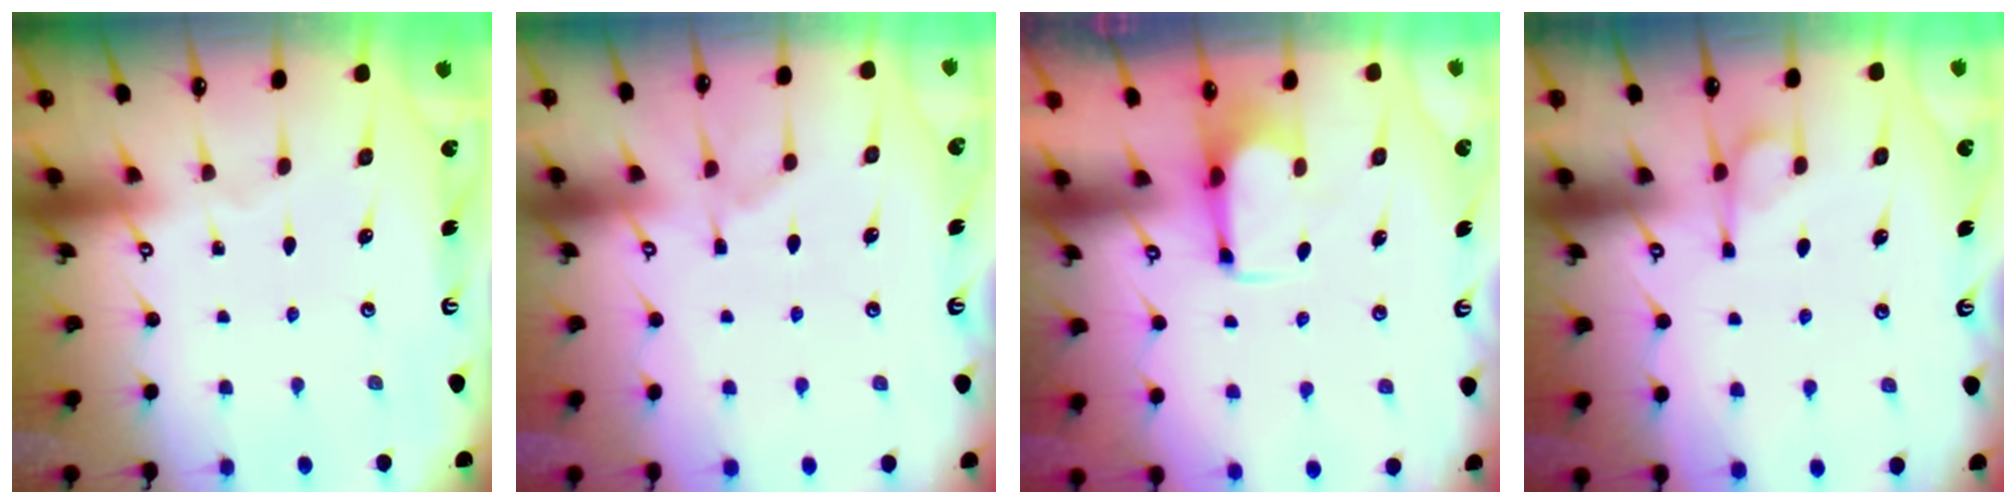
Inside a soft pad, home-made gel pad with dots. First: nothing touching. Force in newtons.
{"total": 1.6, "press": 0.8, "slide": 1.4}
{"total": 2.6, "press": 2.5, "slide": 1.0}
{"total": 2.9, "press": 2.7, "slide": 1.1}